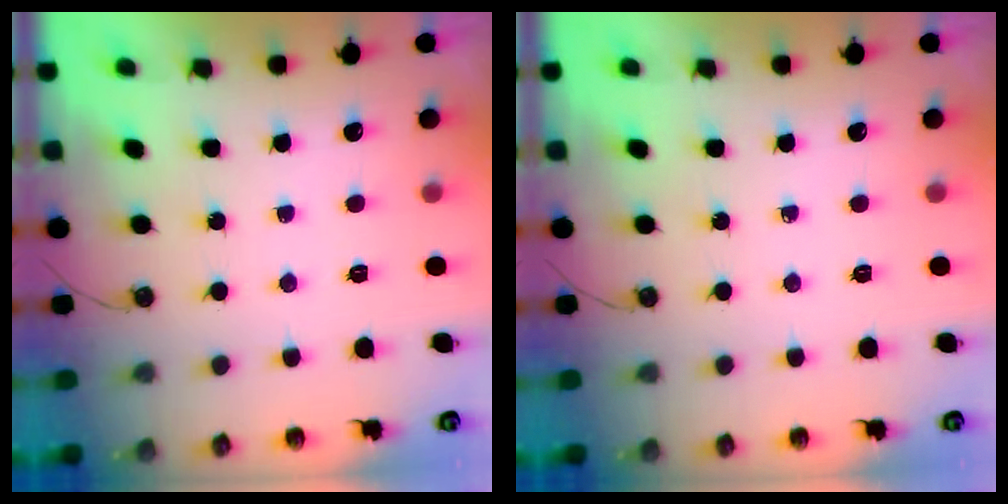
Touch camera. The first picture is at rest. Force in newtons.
{"total": 0.0}